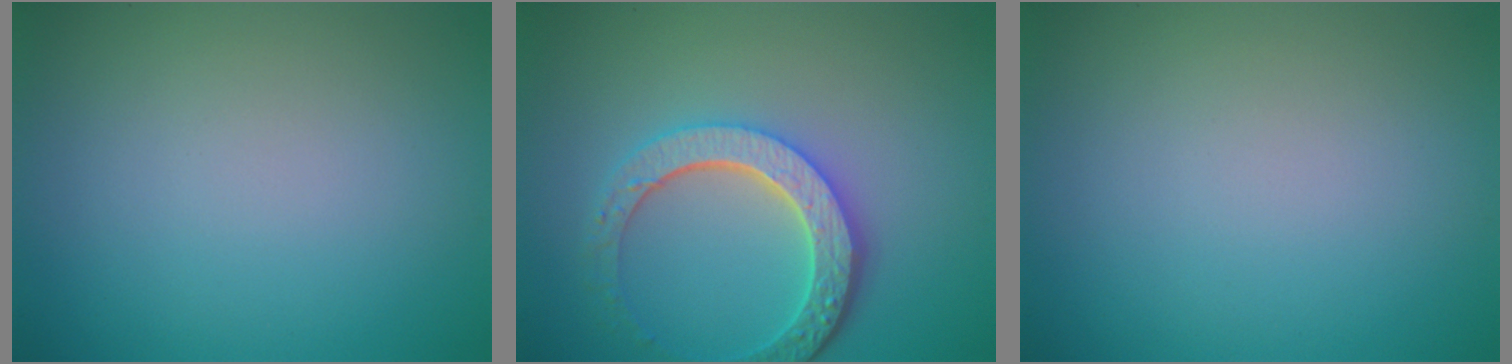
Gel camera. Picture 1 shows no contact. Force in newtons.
{"total": 5.4, "press": 4.3, "slide": 3.4}
{"total": 0.0}